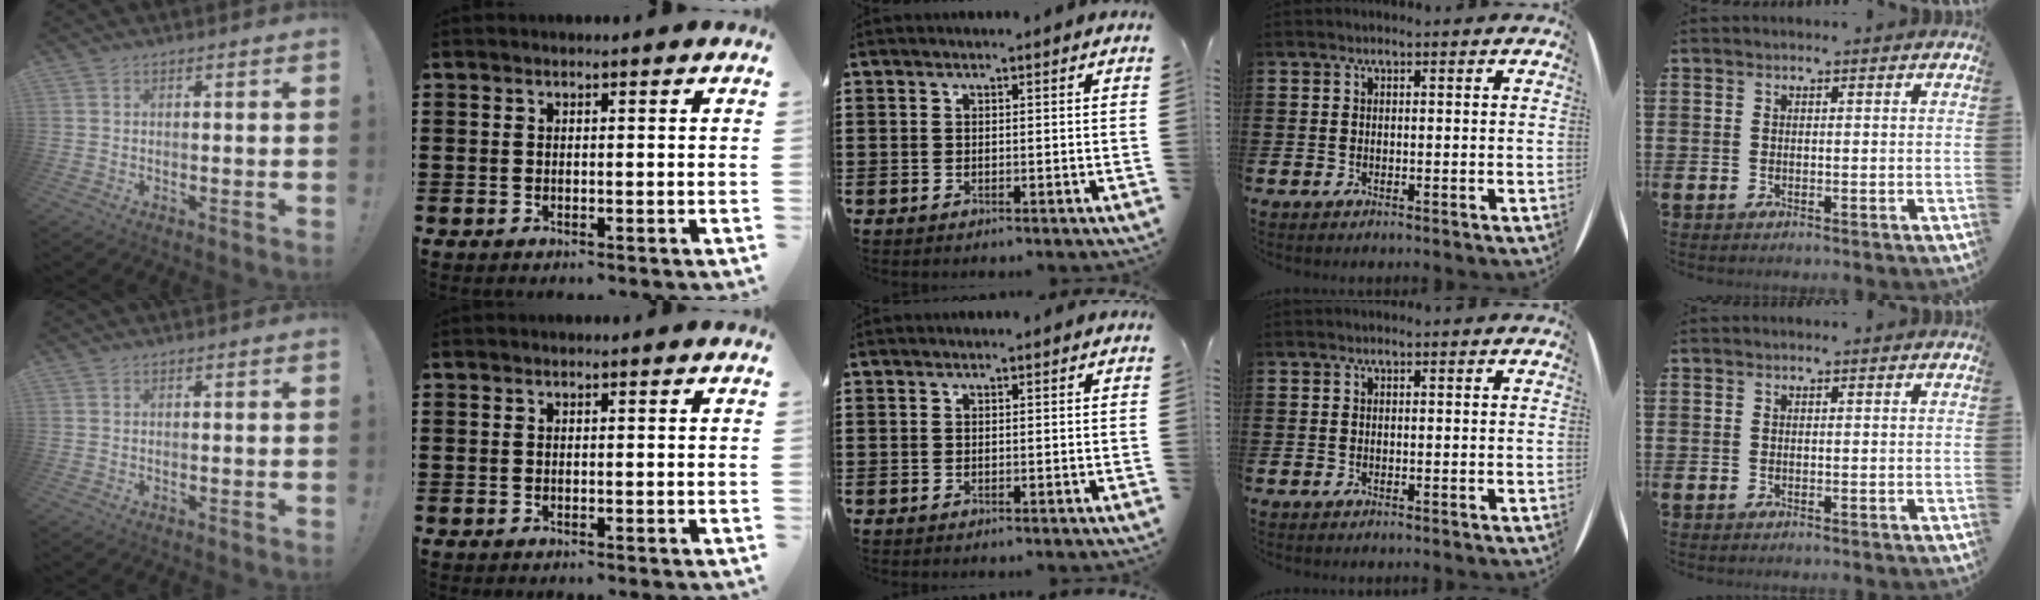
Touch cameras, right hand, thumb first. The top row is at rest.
{}